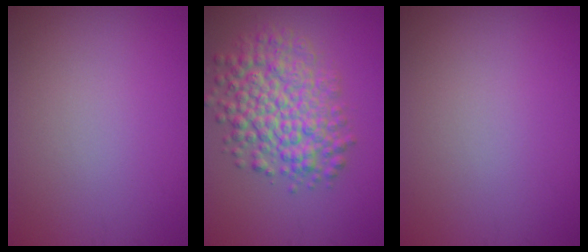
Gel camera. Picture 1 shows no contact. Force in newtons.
{"total": 7.2, "press": 7.2, "slide": 0.2}
{"total": 0.0}